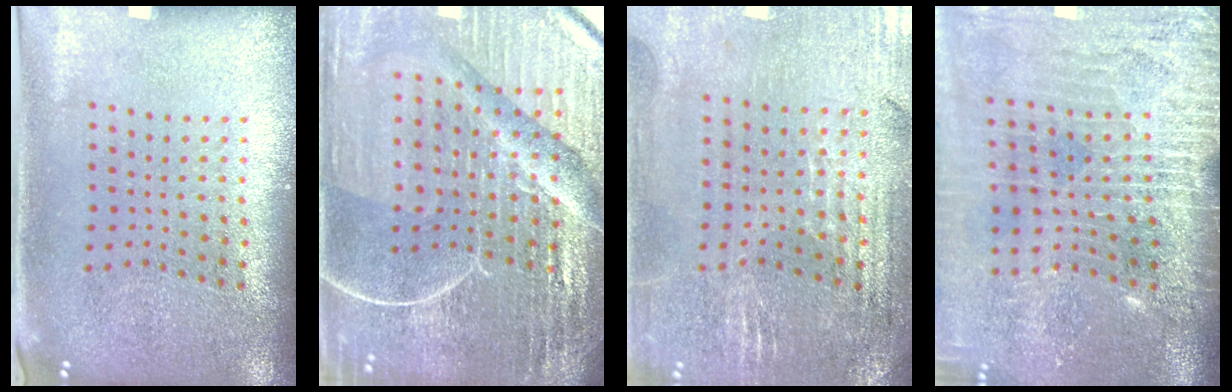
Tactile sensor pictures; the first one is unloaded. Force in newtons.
{"total": 6.9, "press": 6.1, "slide": 3.3}
{"total": 1.8, "press": 1.7, "slide": 0.4}
{"total": 4.2, "press": 3.6, "slide": 2.1}